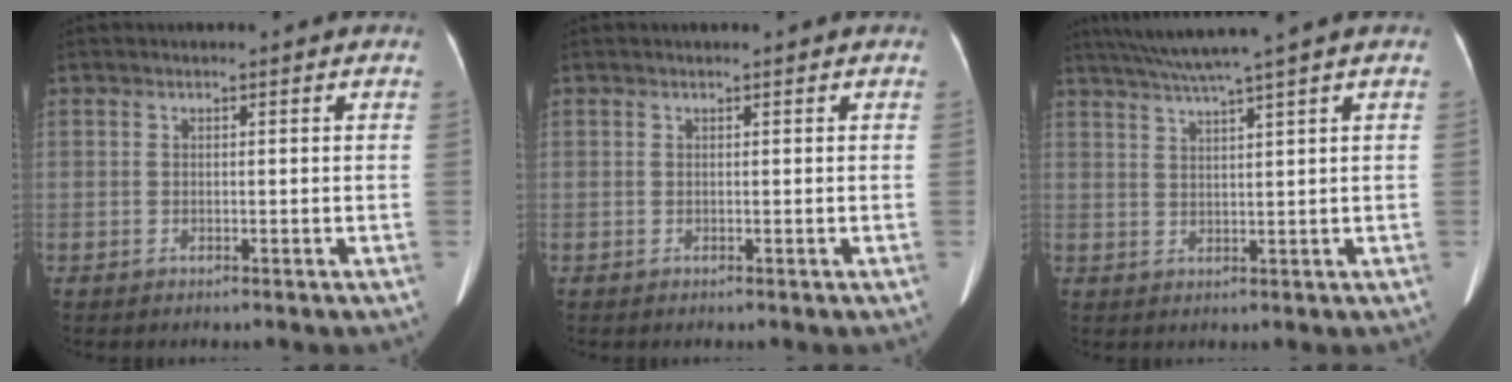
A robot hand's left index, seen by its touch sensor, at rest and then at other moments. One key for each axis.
{"total": 0.0}
{"total": 6.8, "fx": 5.5, "fy": -1.9, "fz": 3.6, "tx": -0.061, "ty": 0.015, "tz": 0.095}